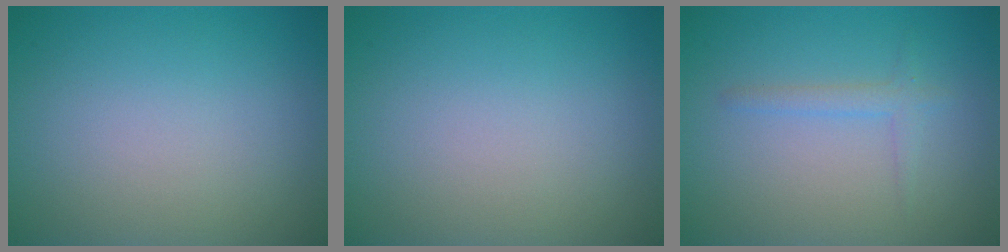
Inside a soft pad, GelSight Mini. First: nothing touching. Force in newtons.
{"total": 0.0}
{"total": 1.4, "press": 1.4, "slide": 0.1}